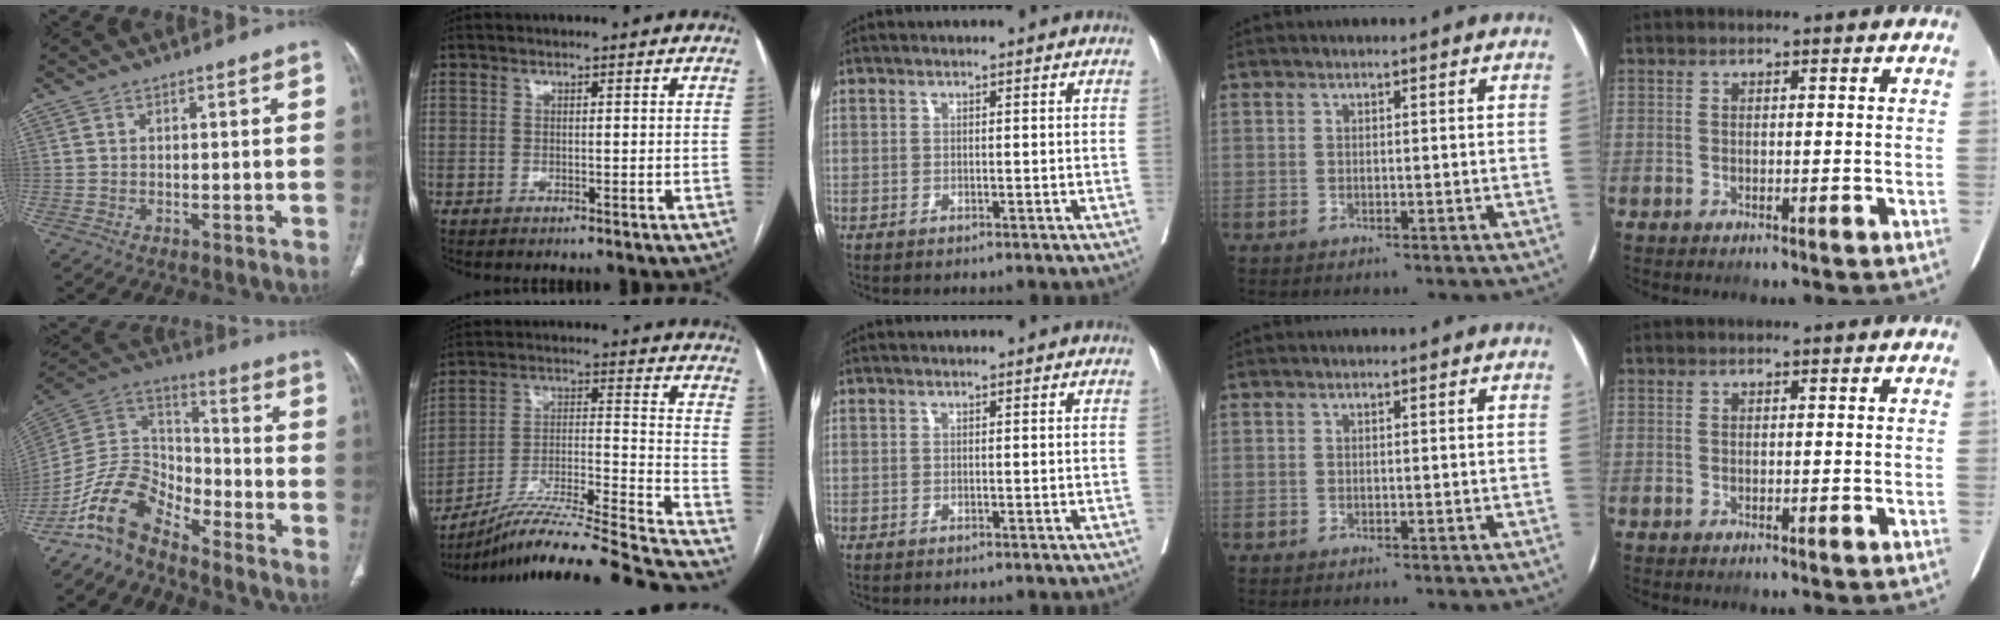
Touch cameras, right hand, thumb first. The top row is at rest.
{"thumb": {"total": 11.5, "force": [-9.2, 5.1, 4.7], "torque": [-0.079, 0.090, -0.189]}, "index": {"total": 26.3, "force": [-23.8, -1.6, 11.1], "torque": [-0.134, -0.015, -0.369]}}